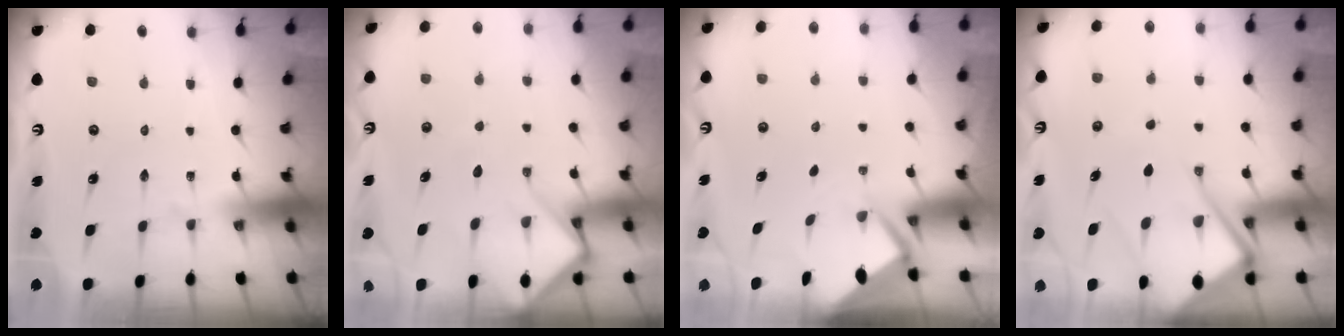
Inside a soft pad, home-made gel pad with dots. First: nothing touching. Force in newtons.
{"total": 8.9, "press": 8.8, "slide": 0.8}
{"total": 2.7, "press": 2.7, "slide": 0.3}
{"total": 15.6, "press": 15.5, "slide": 1.7}